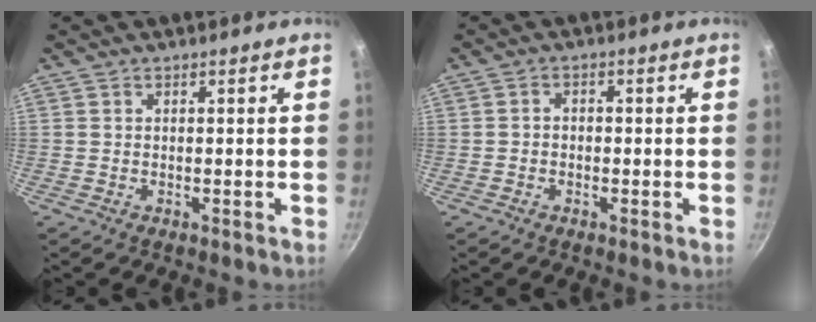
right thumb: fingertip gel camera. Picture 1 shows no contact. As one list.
[{"total": 1.6, "force": [-0.6, 1.2, 0.9], "torque": [-0.016, 0.009, -0.013]}]